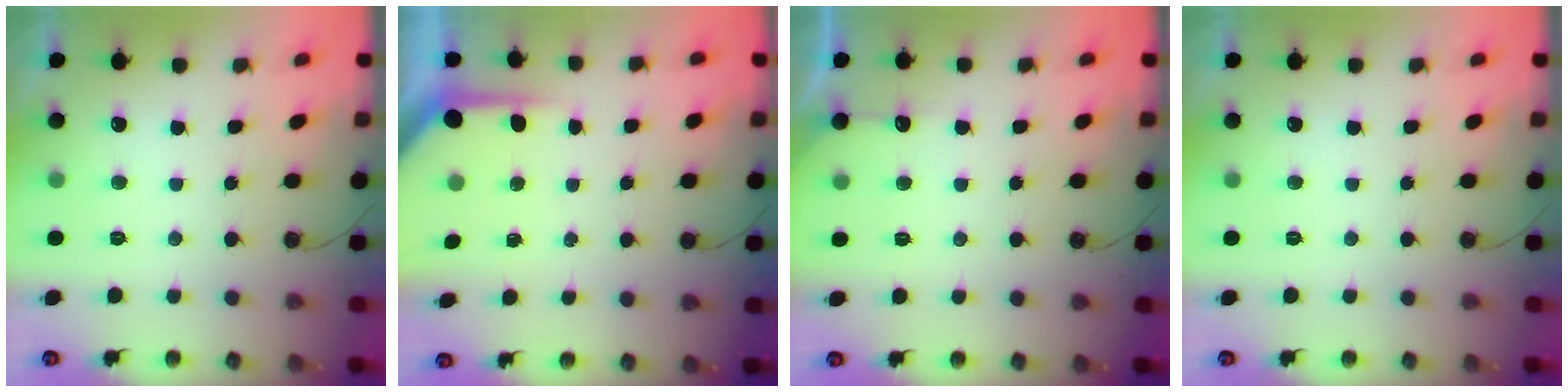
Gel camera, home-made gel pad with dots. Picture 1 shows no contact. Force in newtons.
{"total": 3.8, "press": 3.8, "slide": 0.2}
{"total": 3.1, "press": 3.1, "slide": 0.4}
{"total": 0.0}